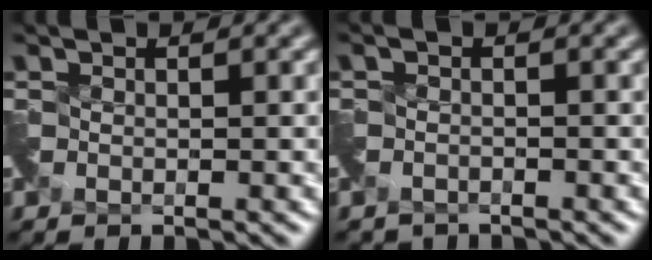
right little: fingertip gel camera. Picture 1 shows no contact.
{"total": 1.8, "force": [-1.7, 0.5, -0.4], "torque": [0.008, -0.016, -0.038]}